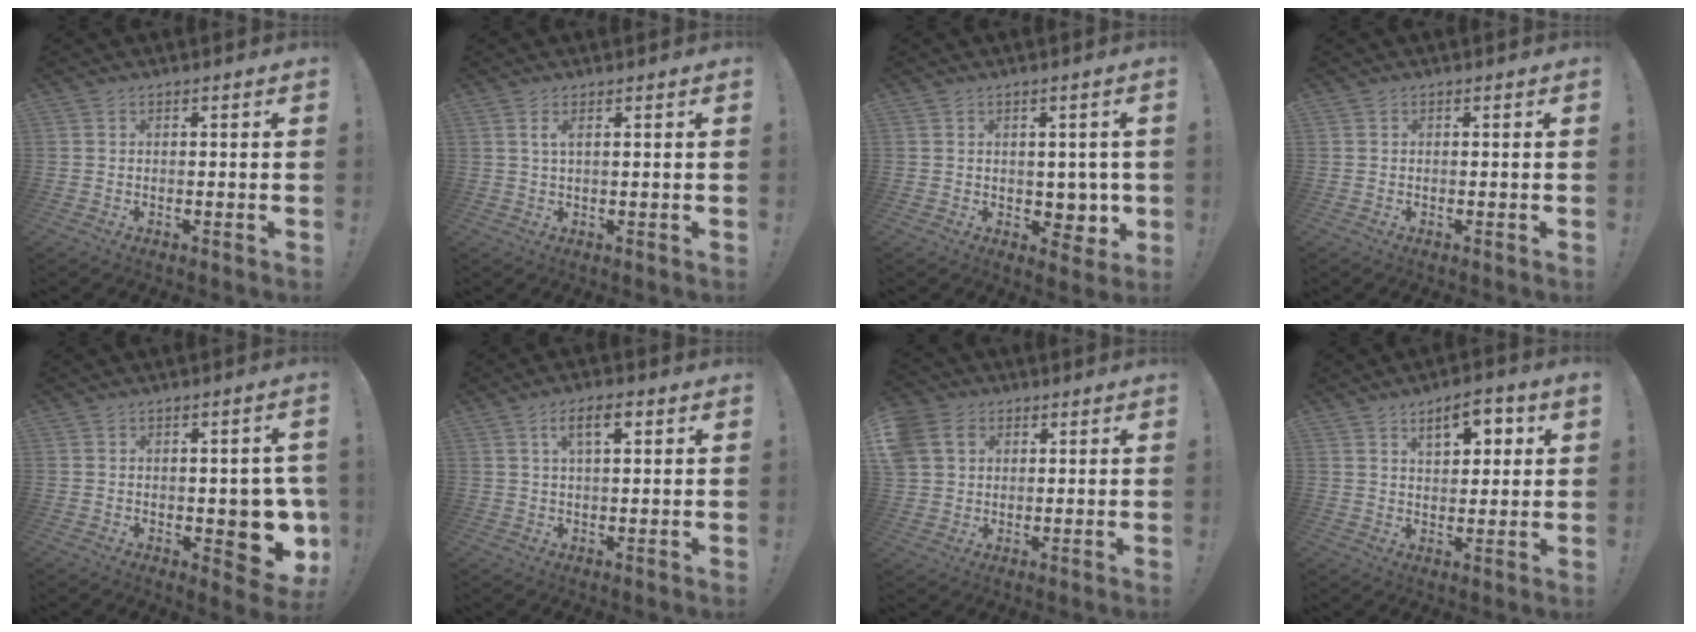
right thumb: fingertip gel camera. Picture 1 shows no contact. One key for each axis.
{"total": 2.1, "fx": 0.7, "fy": -0.1, "fz": 2.0, "tx": -0.038, "ty": 0.001, "tz": 0.010}
{"total": 5.7, "fx": 1.3, "fy": 5.0, "fz": 2.3, "tx": -0.012, "ty": -0.012, "tz": 0.031}
{"total": 0.0}
{"total": 9.5, "fx": -1.7, "fy": 5.2, "fz": 7.8, "tx": -0.070, "ty": -0.002, "tz": -0.018}
{"total": 6.5, "fx": 2.7, "fy": 2.4, "fz": 5.4, "tx": -0.087, "ty": -0.001, "tz": 0.042}
{"total": 9.2, "fx": 3.4, "fy": 7.7, "fz": 3.6, "tx": -0.077, "ty": -0.009, "tz": 0.071}
{"total": 9.0, "fx": 4.4, "fy": 3.9, "fz": 6.8, "tx": -0.092, "ty": -0.014, "tz": 0.071}